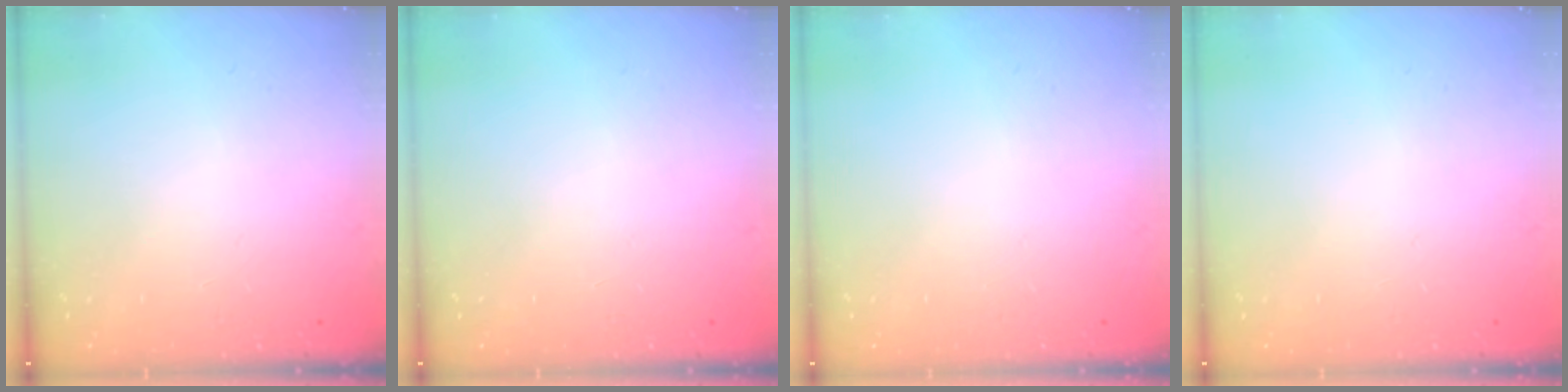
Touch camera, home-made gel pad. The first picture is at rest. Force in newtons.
{"total": 0.0}
{"total": 0.0}
{"total": 0.0}